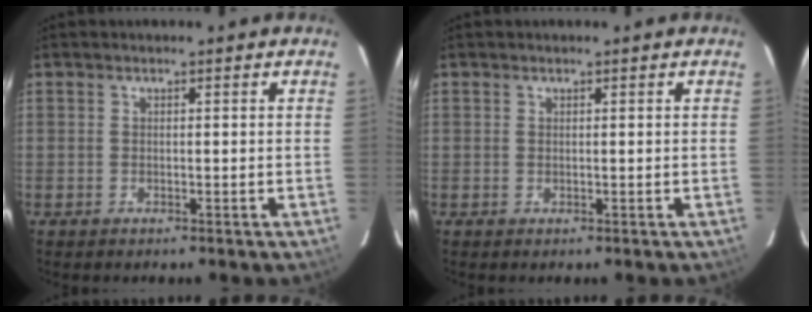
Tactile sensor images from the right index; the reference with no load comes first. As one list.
[{"total": 0.0}]